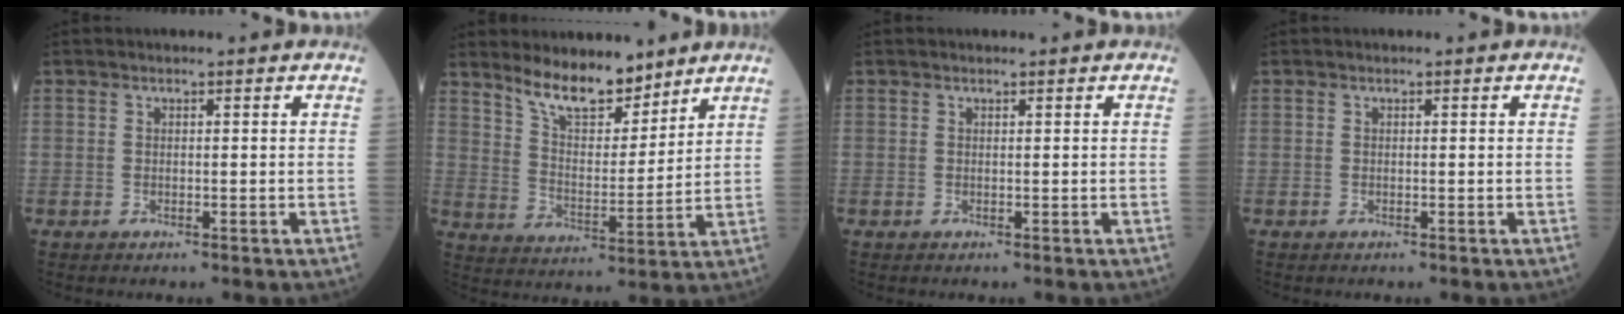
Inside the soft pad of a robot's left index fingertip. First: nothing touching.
{"total": 9.2, "force": [7.8, 2.9, 4.0], "torque": [-0.072, -0.004, 0.146]}
{"total": 0.0}
{"total": 0.0}